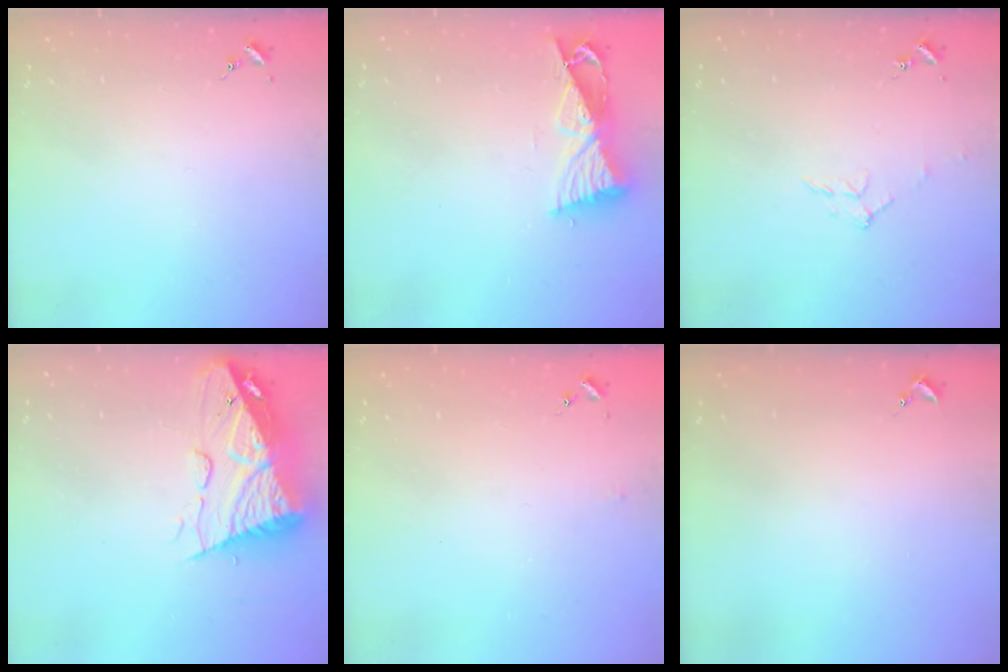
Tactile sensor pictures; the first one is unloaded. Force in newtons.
{"total": 8.7, "press": 8.7, "slide": 1.0}
{"total": 6.0, "press": 6.0, "slide": 0.7}
{"total": 14.3, "press": 14.2, "slide": 1.5}
{"total": 3.2, "press": 3.2, "slide": 0.3}
{"total": 0.9, "press": 0.9, "slide": 0.0}